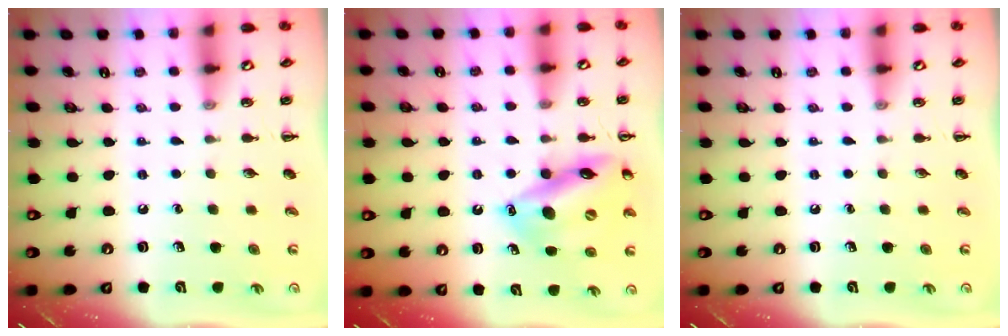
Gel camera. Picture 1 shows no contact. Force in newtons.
{"total": 16.0, "press": 15.4, "slide": 4.0}
{"total": 0.0}